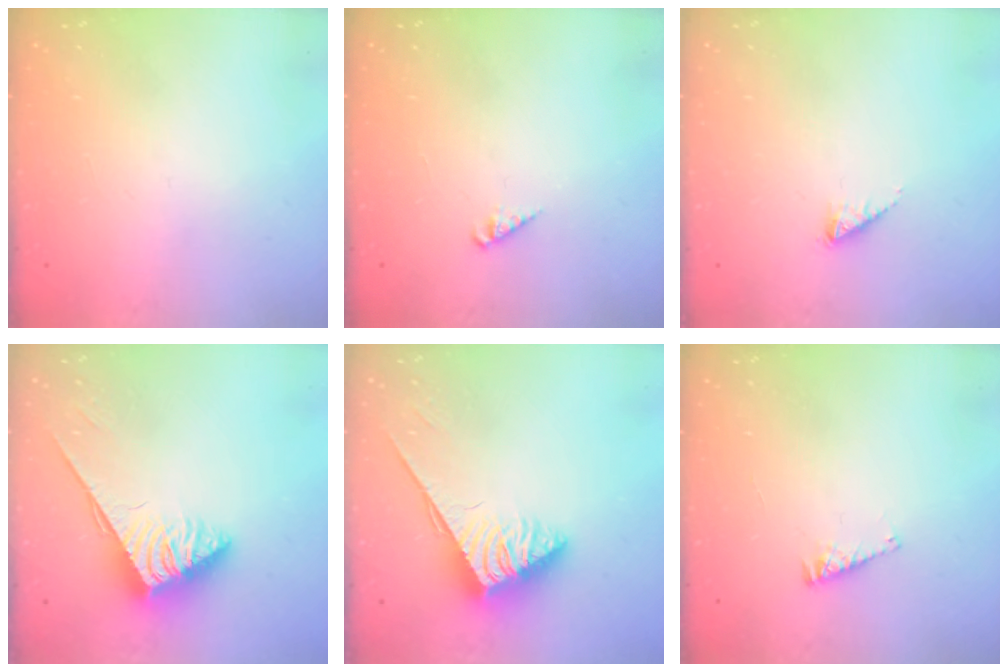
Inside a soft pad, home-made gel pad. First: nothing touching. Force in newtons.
{"total": 1.4, "press": 1.4, "slide": 0.3}
{"total": 0.8, "press": 0.8, "slide": 0.1}
{"total": 4.0, "press": 3.9, "slide": 0.7}
{"total": 4.0, "press": 3.9, "slide": 0.7}
{"total": 2.6, "press": 2.6, "slide": 0.3}